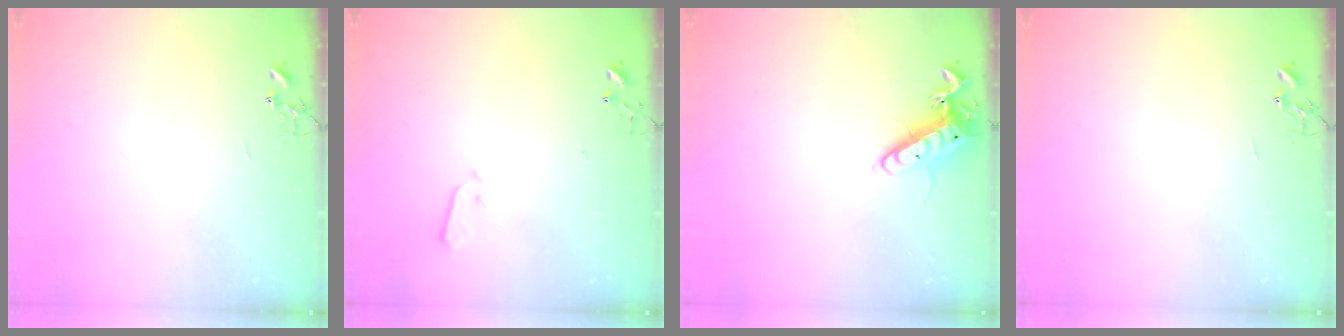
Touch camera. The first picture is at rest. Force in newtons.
{"total": 2.2, "press": 2.1, "slide": 0.3}
{"total": 12.4, "press": 12.4, "slide": 1.1}
{"total": 0.0}